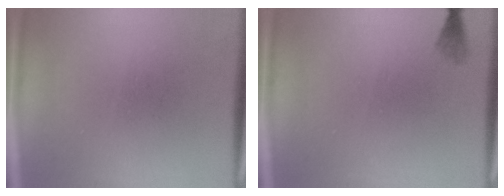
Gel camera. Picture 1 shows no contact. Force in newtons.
{"total": 1.0}